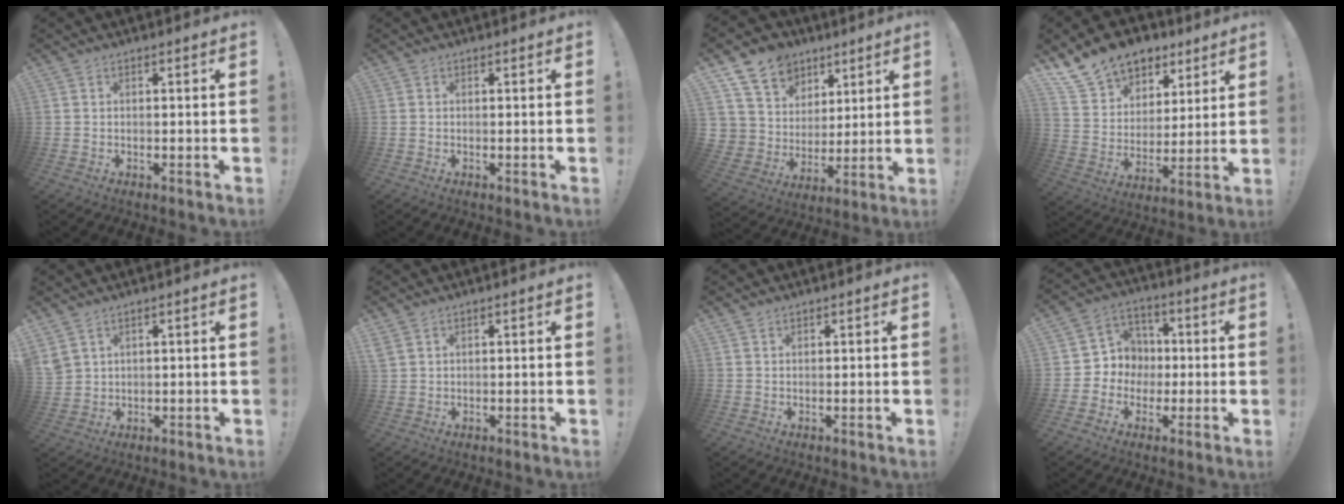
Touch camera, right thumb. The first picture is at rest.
{"total": 0.0}
{"total": 11.3, "force": [6.4, 9.1, 1.9], "torque": [-0.051, -0.045, 0.144]}
{"total": 15.6, "force": [11.1, 10.0, 4.4], "torque": [-0.084, -0.070, 0.216]}
{"total": 4.3, "force": [2.8, 2.7, 1.9], "torque": [-0.056, -0.006, 0.058]}
{"total": 2.4, "force": [1.6, 1.3, 1.3], "torque": [-0.036, -0.002, 0.033]}
{"total": 1.1, "force": [0.9, 0.5, 0.3], "torque": [-0.007, -0.001, 0.018]}
{"total": 8.4, "force": [-1.9, 8.1, 1.4], "torque": [-0.019, 0.019, -0.023]}